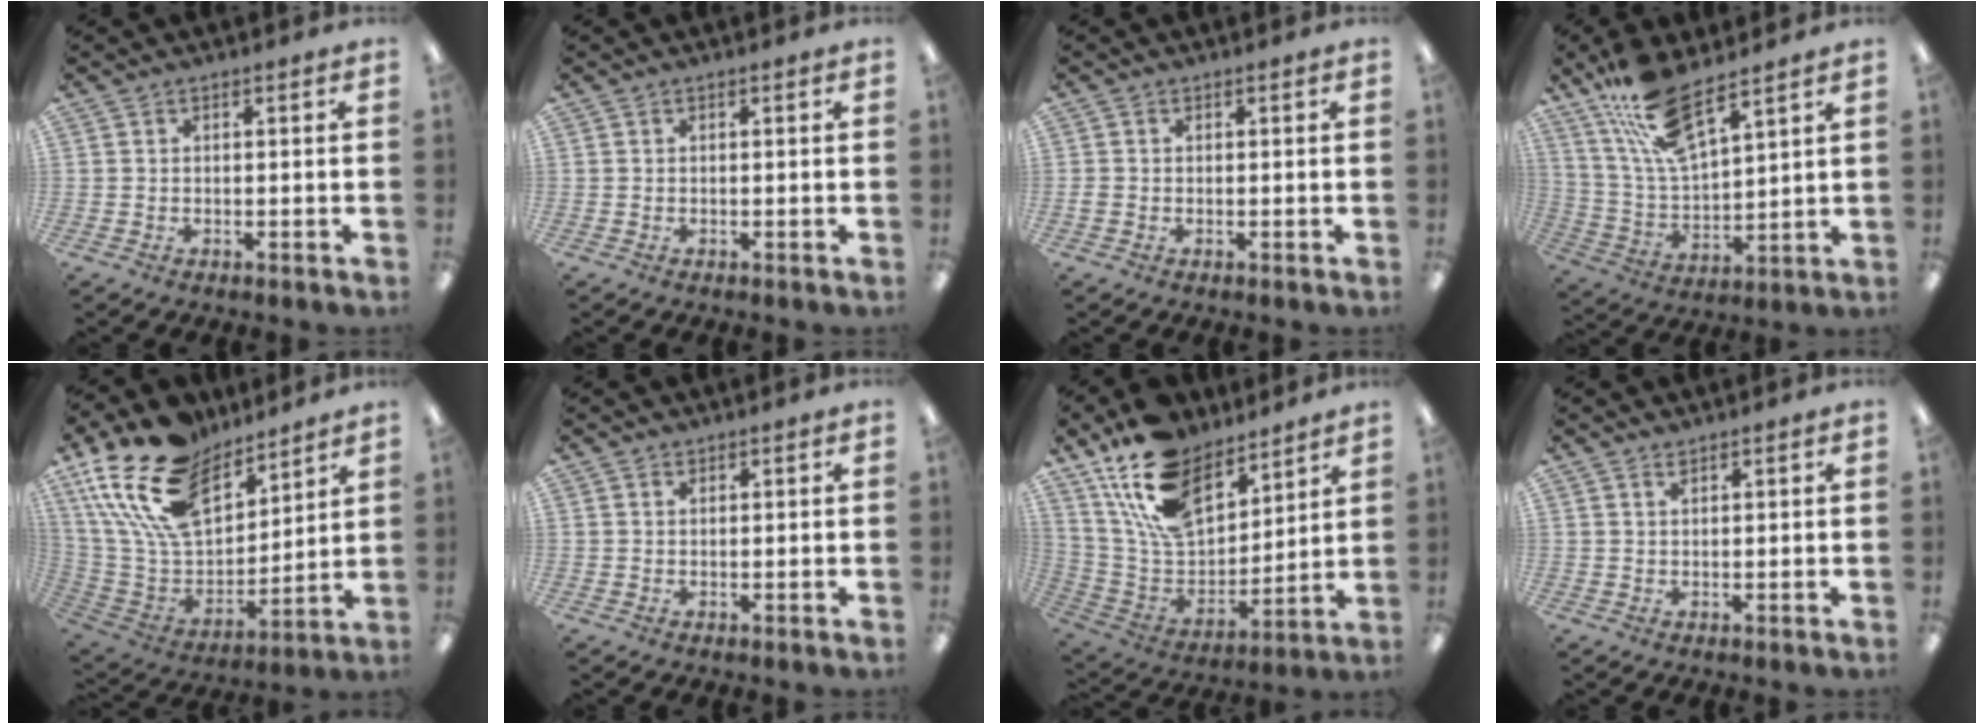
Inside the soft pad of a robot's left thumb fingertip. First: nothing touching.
{"total": 0.0}
{"total": 0.9, "force": [-0.2, 0.7, 0.4], "torque": [-0.008, 0.003, -0.004]}
{"total": 14.9, "force": [10.6, 4.9, 9.1], "torque": [-0.188, -0.043, 0.190]}
{"total": 22.7, "force": [14.8, 12.2, 12.0], "torque": [-0.265, -0.083, 0.272]}
{"total": 0.8, "force": [0.6, 0.5, 0.2], "torque": [-0.005, 0.001, 0.012]}
{"total": 19.4, "force": [13.3, 10.5, 9.5], "torque": [-0.198, -0.065, 0.250]}
{"total": 1.2, "force": [1.0, 0.3, 0.5], "torque": [-0.012, 0.000, 0.019]}